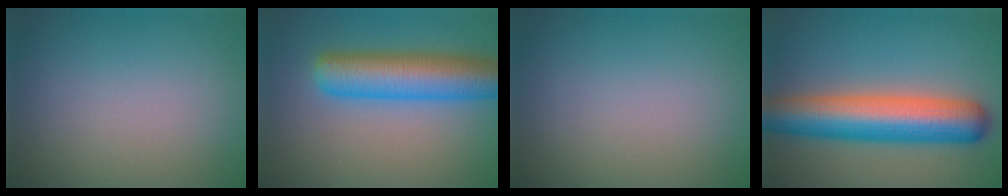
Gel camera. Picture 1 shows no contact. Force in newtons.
{"total": 8.0, "press": 8.0, "slide": 0.1}
{"total": 0.0}
{"total": 9.3, "press": 9.3, "slide": 0.3}